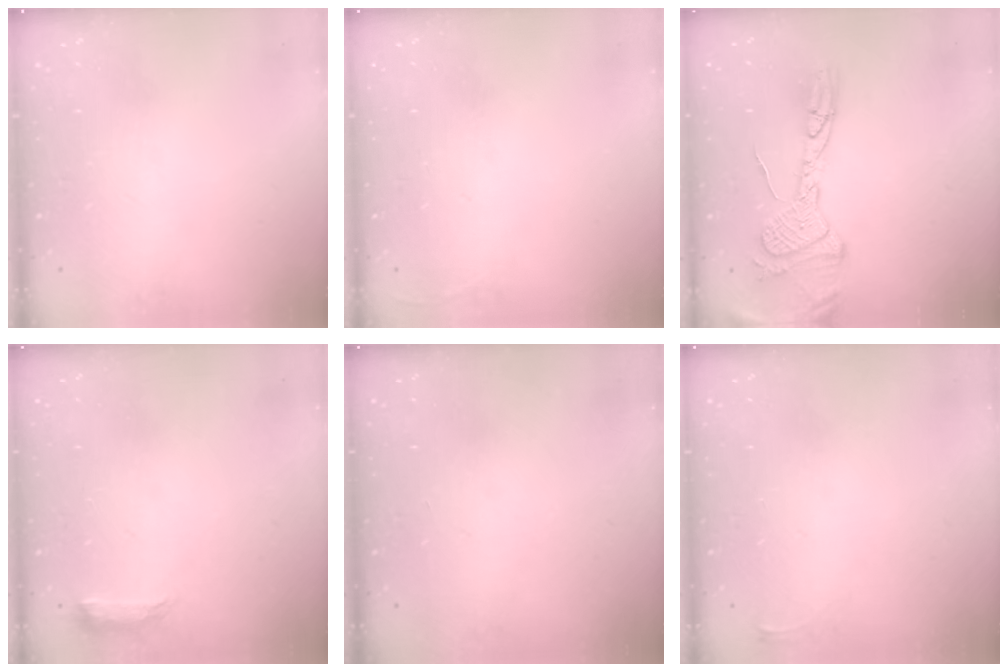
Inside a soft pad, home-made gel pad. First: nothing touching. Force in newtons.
{"total": 2.7, "press": 2.6, "slide": 1.0}
{"total": 17.0, "press": 17.0, "slide": 1.6}
{"total": 6.5, "press": 6.4, "slide": 1.0}
{"total": 0.0}
{"total": 2.6, "press": 2.6, "slide": 0.6}